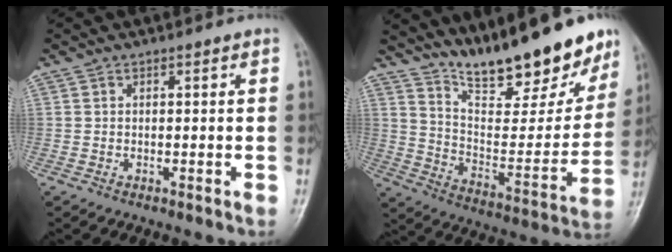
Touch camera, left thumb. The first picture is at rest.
{"total": 23.4, "force": [18.2, 6.1, 13.3], "torque": [-0.161, -0.101, 0.286]}